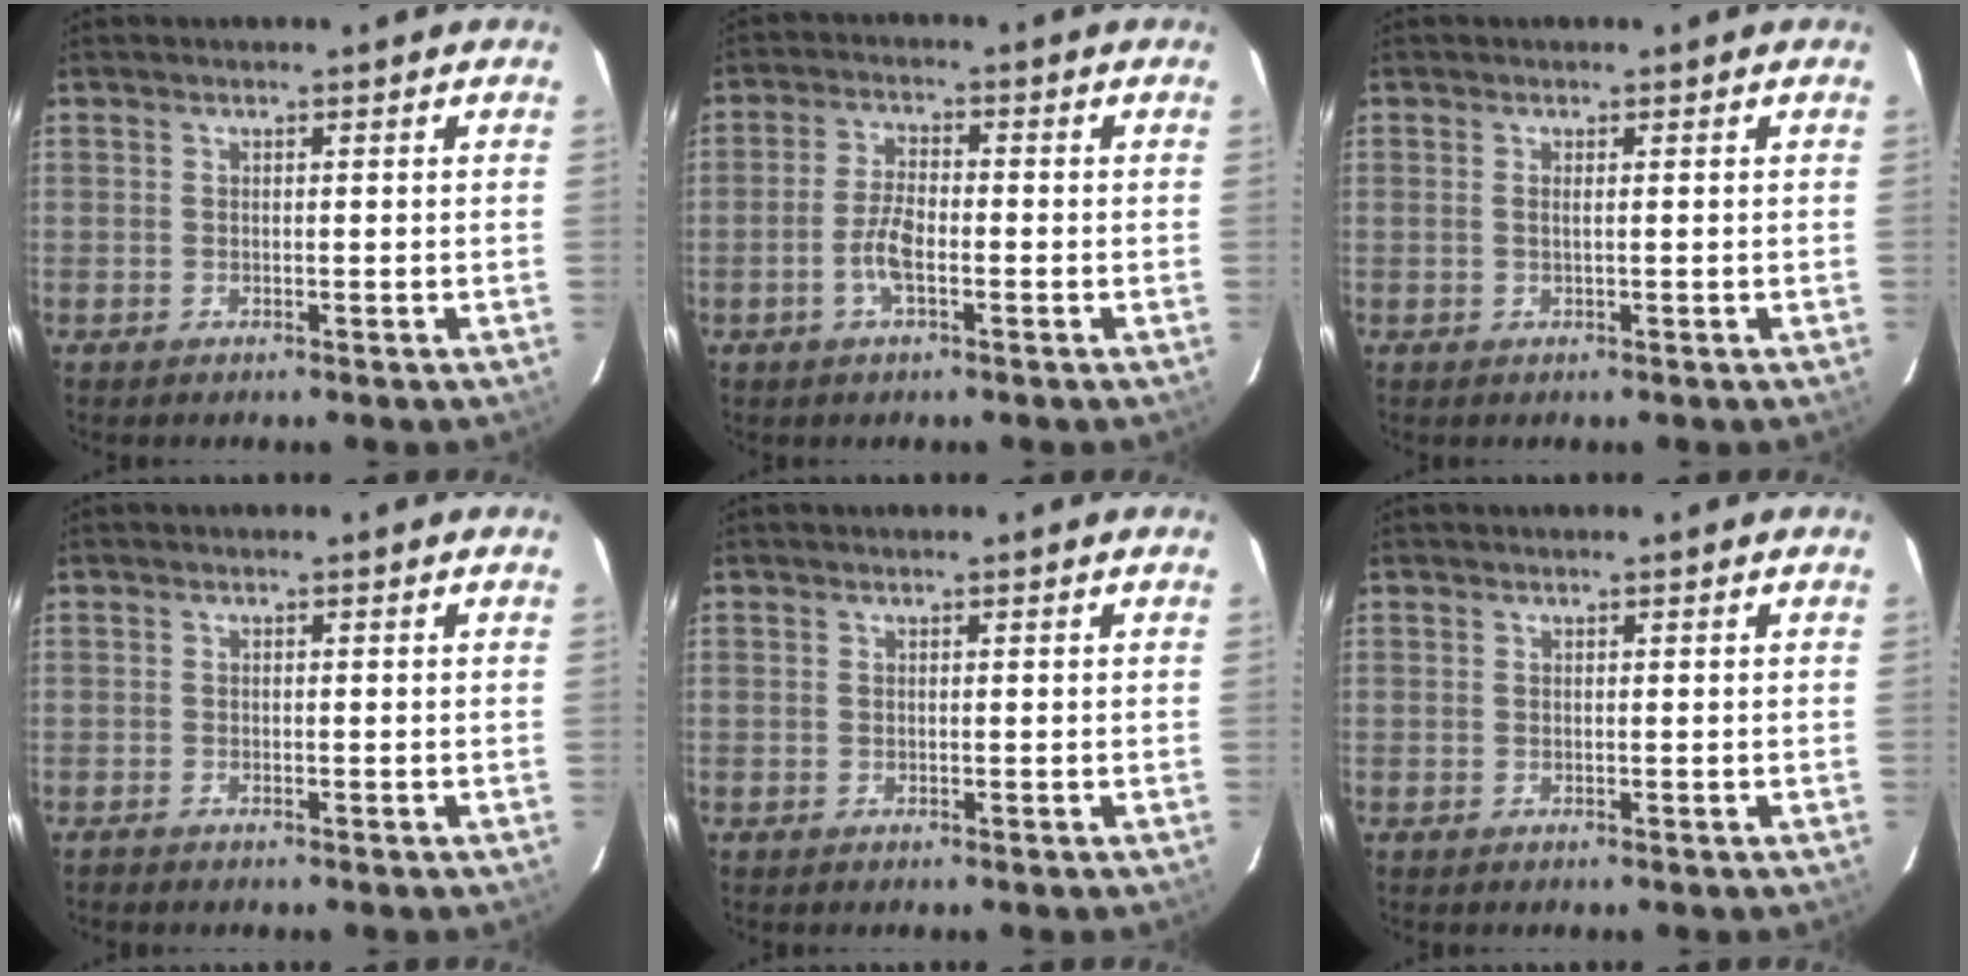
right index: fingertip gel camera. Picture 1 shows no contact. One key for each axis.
{"total": 5.2, "fx": -1.9, "fy": 1.8, "fz": 4.5, "tx": -0.096, "ty": 0.006, "tz": -0.037}
{"total": 0.8, "fx": 0.1, "fy": -0.2, "fz": 0.7, "tx": -0.013, "ty": 0.002, "tz": 0.001}
{"total": 0.9, "fx": -0.9, "fy": 0.2, "fz": 0.3, "tx": -0.012, "ty": -0.001, "tz": -0.016}
{"total": 0.0}
{"total": 0.0}